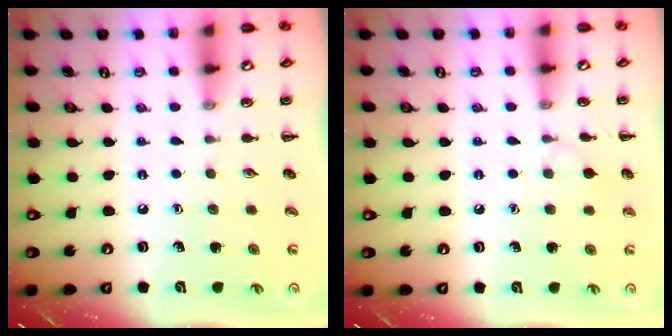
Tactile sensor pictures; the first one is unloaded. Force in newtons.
{"total": 4.9, "press": 4.5, "slide": 1.8}